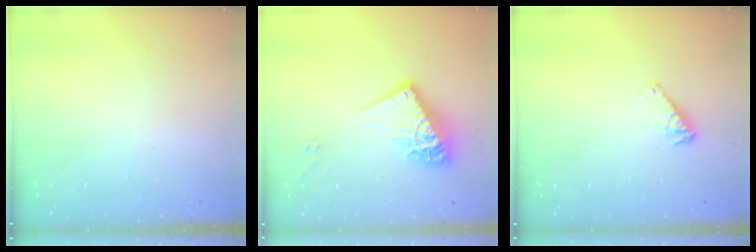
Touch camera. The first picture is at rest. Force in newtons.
{"total": 15.5, "press": 15.5, "slide": 1.4}
{"total": 3.7, "press": 3.7, "slide": 0.5}